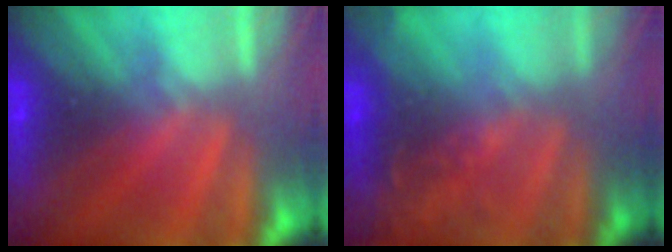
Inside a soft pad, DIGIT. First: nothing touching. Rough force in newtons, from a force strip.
{"total": 2.1}